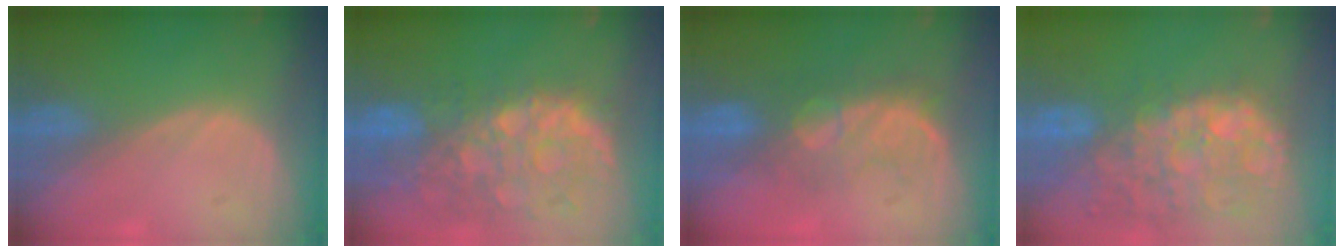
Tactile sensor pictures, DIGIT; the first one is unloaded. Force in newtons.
{"total": 12.3, "press": 10.2, "slide": 7.0}
{"total": 7.7, "press": 7.4, "slide": 2.0}
{"total": 14.2, "press": 11.6, "slide": 8.1}